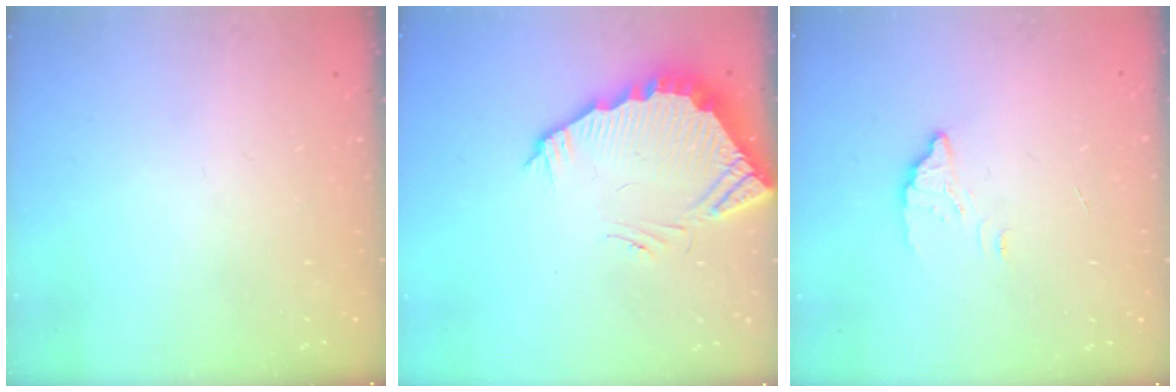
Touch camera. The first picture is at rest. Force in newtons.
{"total": 4.8, "press": 4.8, "slide": 0.1}
{"total": 2.9, "press": 2.9, "slide": 0.2}